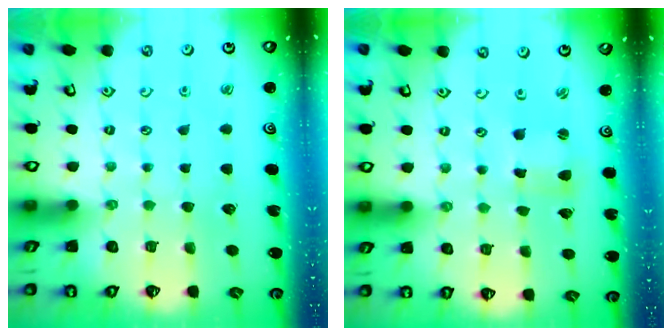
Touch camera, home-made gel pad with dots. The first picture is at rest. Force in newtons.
{"total": 2.2, "press": 2.2, "slide": 0.3}